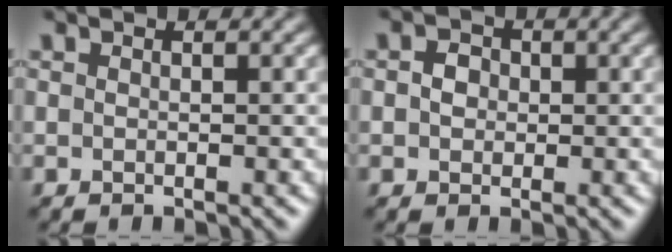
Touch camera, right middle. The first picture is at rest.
{"total": 1.7, "force": [0.1, 1.5, 0.8], "torque": [-0.014, 0.001, -0.004]}